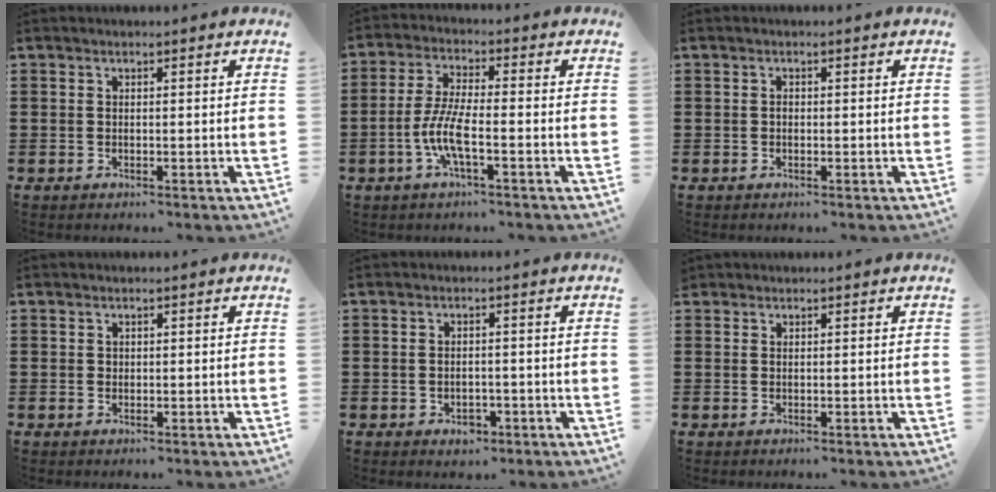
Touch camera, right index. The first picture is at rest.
{"total": 6.7, "force": [-2.6, 1.3, 6.1], "torque": [-0.146, -0.018, -0.057]}
{"total": 0.7, "force": [-0.2, 0.4, 0.4], "torque": [-0.011, 0.000, -0.004]}
{"total": 0.5, "force": [0.2, 0.5, 0.1], "torque": [-0.002, 0.004, 0.005]}
{"total": 2.1, "force": [-1.1, 1.3, 1.3], "torque": [-0.028, -0.003, -0.021]}
{"total": 0.5, "force": [0.4, 0.3, -0.2], "torque": [0.003, 0.003, 0.008]}